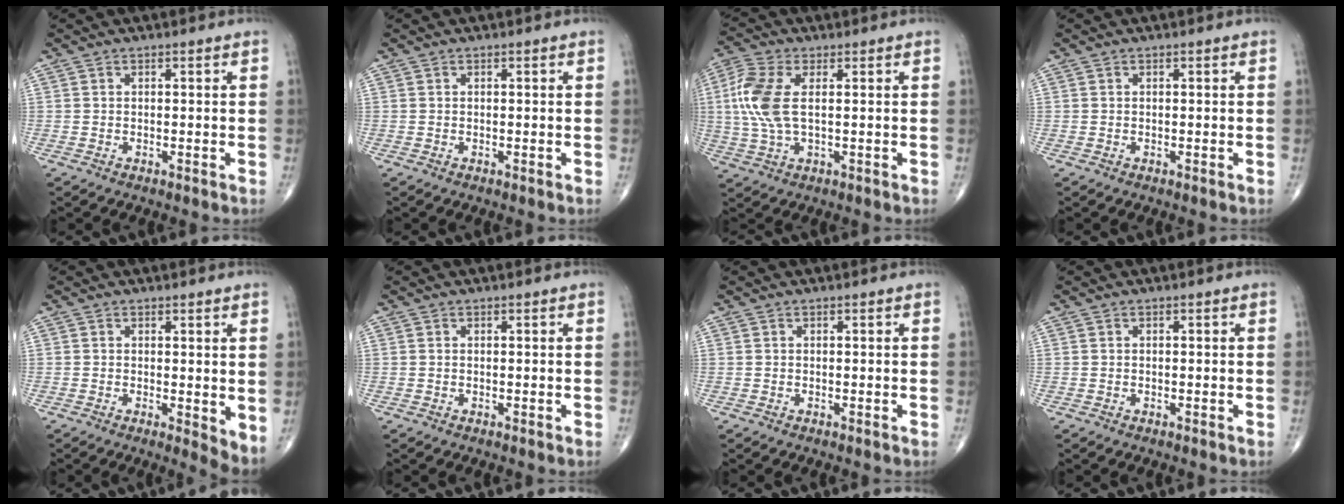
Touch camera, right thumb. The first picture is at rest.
{"total": 0.0}
{"total": 9.6, "force": [1.3, 4.5, 8.4], "torque": [-0.215, 0.007, 0.026]}
{"total": 0.0}
{"total": 3.9, "force": [0.2, 1.4, 3.6], "torque": [-0.051, -0.013, 0.003]}
{"total": 0.0}
{"total": 0.0}
{"total": 0.0}